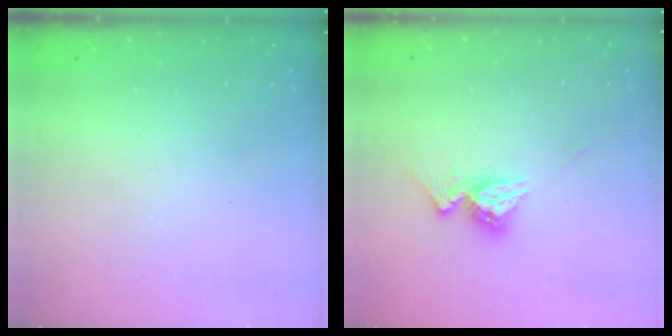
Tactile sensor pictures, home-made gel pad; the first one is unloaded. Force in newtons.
{"total": 9.4, "press": 9.4, "slide": 0.8}